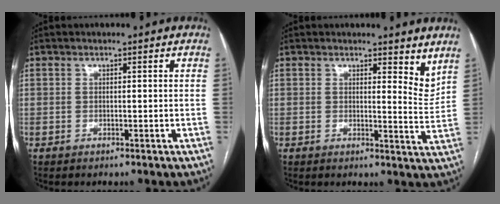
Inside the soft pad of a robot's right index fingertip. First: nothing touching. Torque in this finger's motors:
{"motor_torque": [-0.15, -0.06, -0.06, 0.00]}